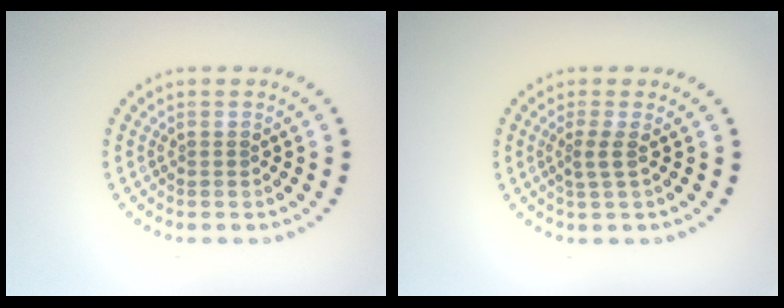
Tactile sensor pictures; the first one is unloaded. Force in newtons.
{"total": 1.7, "press": 1.1, "slide": 1.3}